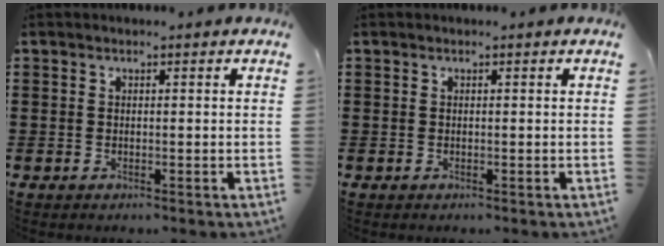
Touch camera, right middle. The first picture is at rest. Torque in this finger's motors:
{"motor_torque": [-0.20, -0.05, -0.01, -0.01]}